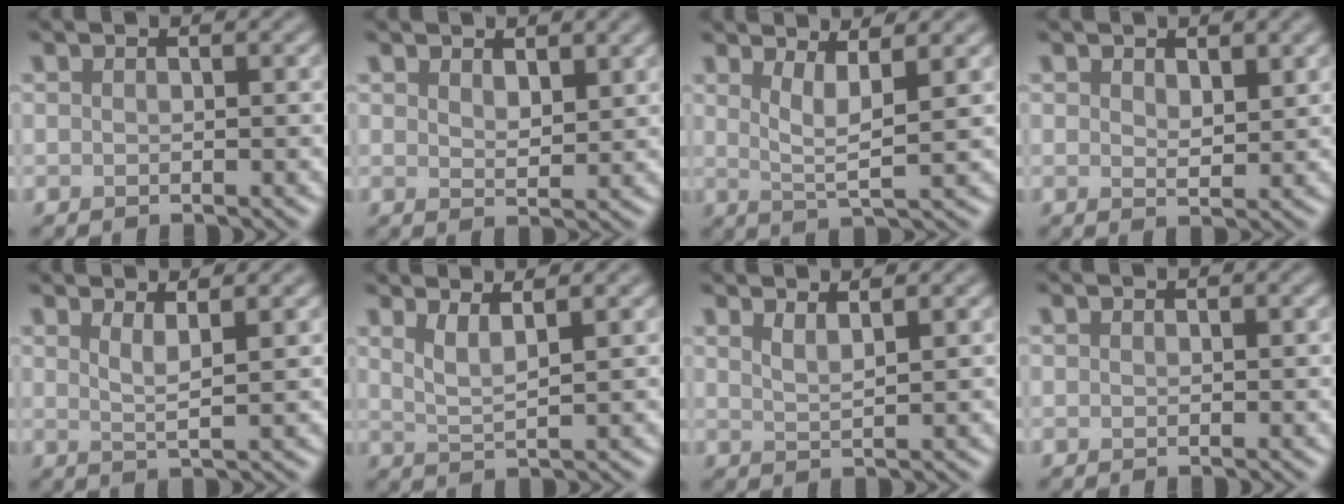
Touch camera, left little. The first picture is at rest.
{"total": 2.2, "force": [1.6, 0.9, 1.3], "torque": [-0.024, -0.006, 0.032]}
{"total": 3.6, "force": [1.6, 0.7, 3.1], "torque": [-0.056, -0.008, 0.031]}
{"total": 2.2, "force": [1.1, 1.0, 1.5], "torque": [-0.027, -0.006, 0.024]}
{"total": 2.4, "force": [1.4, 0.5, 1.9], "torque": [-0.027, -0.003, 0.021]}
{"total": 2.5, "force": [1.6, 0.6, 1.9], "torque": [-0.031, -0.005, 0.032]}
{"total": 2.0, "force": [1.5, 0.6, 1.3], "torque": [-0.013, 0.001, 0.023]}
{"total": 0.0}